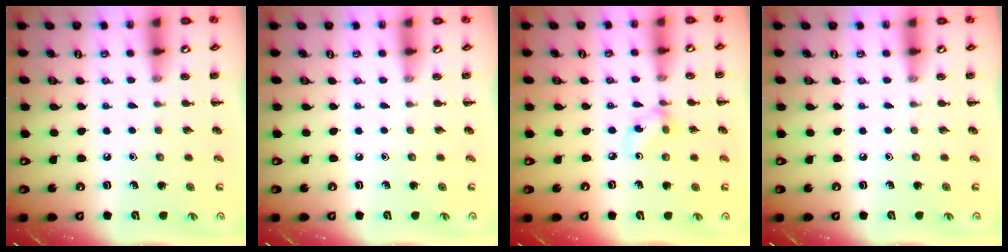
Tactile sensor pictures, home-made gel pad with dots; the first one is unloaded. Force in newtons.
{"total": 0.0}
{"total": 4.3, "press": 4.1, "slide": 1.1}
{"total": 0.0}